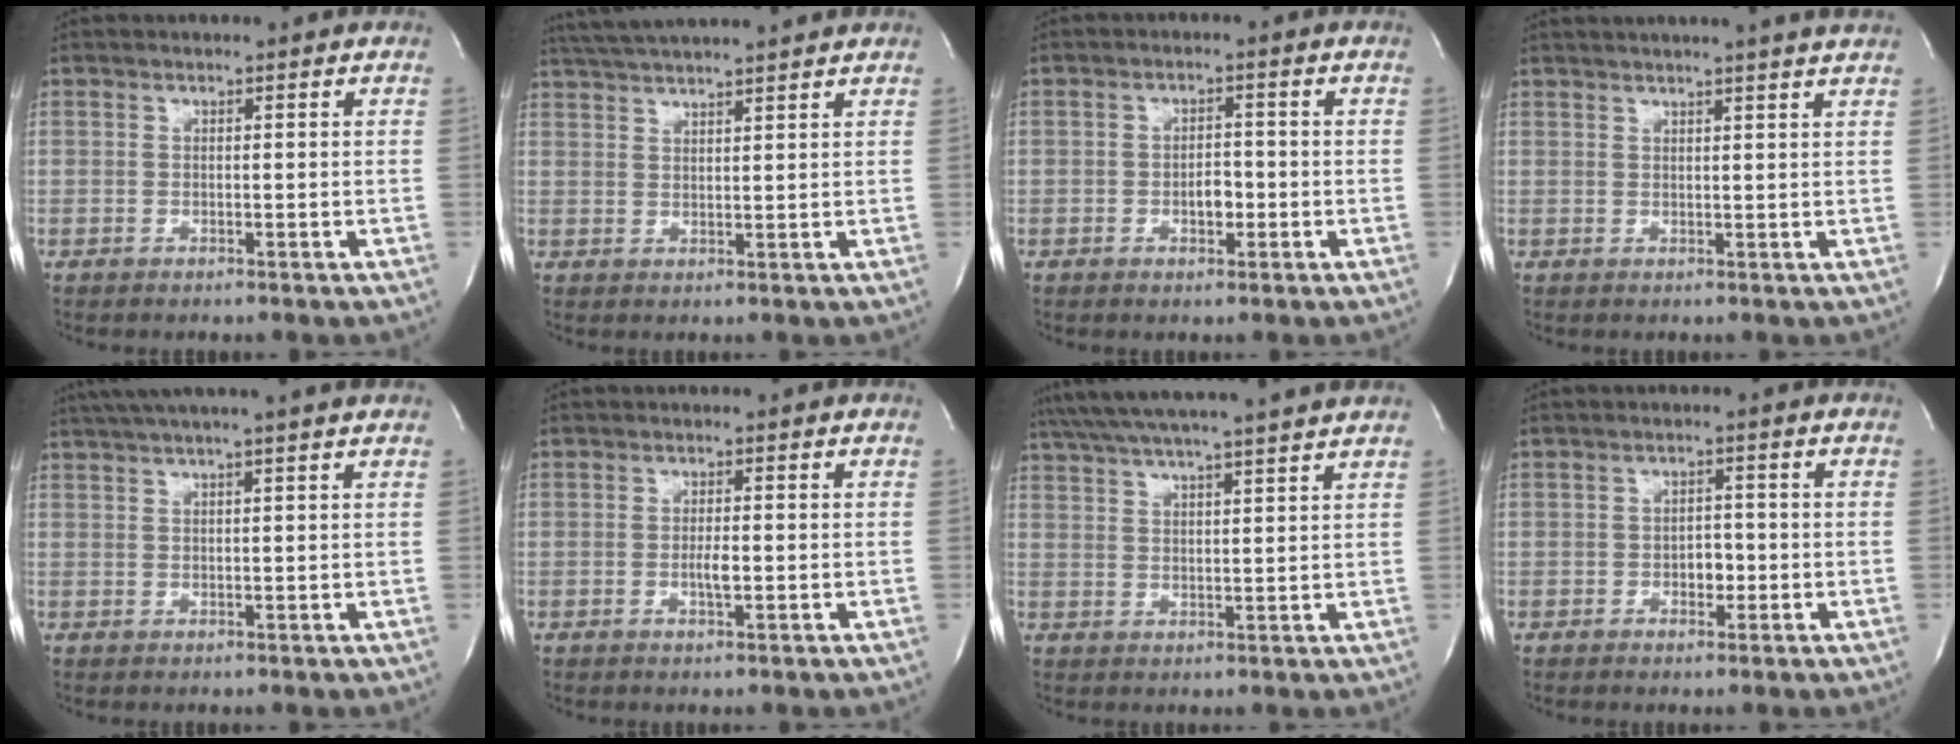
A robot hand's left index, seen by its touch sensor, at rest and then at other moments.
{"total": 10.4, "force": [9.4, -0.6, 4.3], "torque": [-0.084, 0.028, 0.140]}
{"total": 2.8, "force": [-1.0, 1.4, 2.1], "torque": [-0.028, 0.002, -0.015]}
{"total": 9.3, "force": [8.2, -1.3, 4.3], "torque": [-0.066, 0.005, 0.092]}
{"total": 7.9, "force": [6.4, -1.7, 4.1], "torque": [-0.065, 0.022, 0.085]}
{"total": 1.9, "force": [-0.5, 0.3, 1.8], "torque": [-0.034, -0.005, -0.010]}
{"total": 17.2, "force": [15.4, -0.9, 7.7], "torque": [-0.143, 0.004, 0.218]}
{"total": 2.4, "force": [-0.8, 1.5, 1.6], "torque": [-0.017, 0.003, -0.012]}